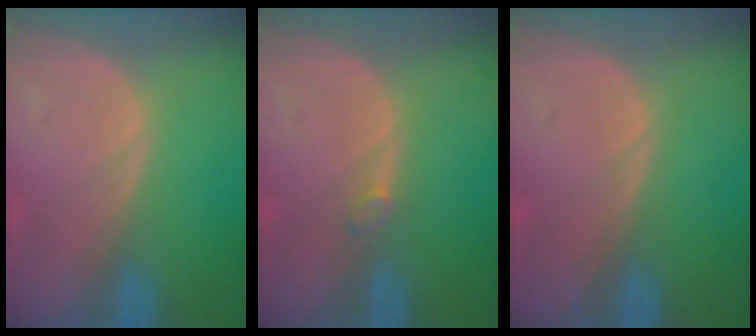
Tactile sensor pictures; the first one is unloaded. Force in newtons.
{"total": 0.9, "press": 0.9, "slide": 0.3}
{"total": 0.0}